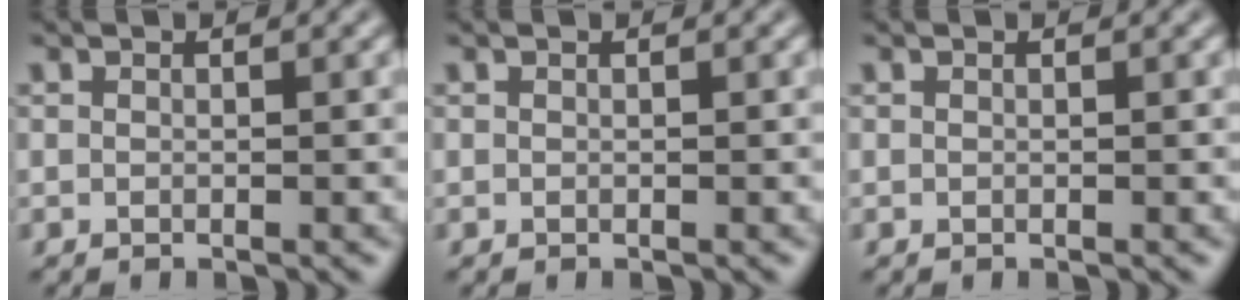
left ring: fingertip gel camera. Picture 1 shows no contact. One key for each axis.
{"total": 0.0}
{"total": 0.0}